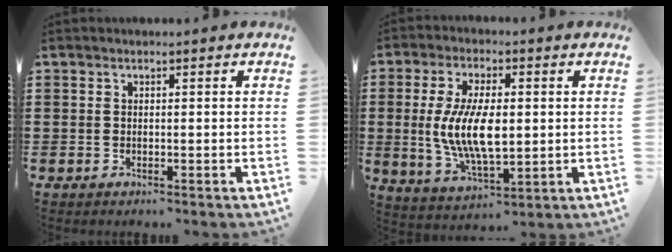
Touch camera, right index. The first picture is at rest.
{"total": 10.1, "force": [0.1, 4.4, 9.1], "torque": [-0.201, 0.000, -0.003]}